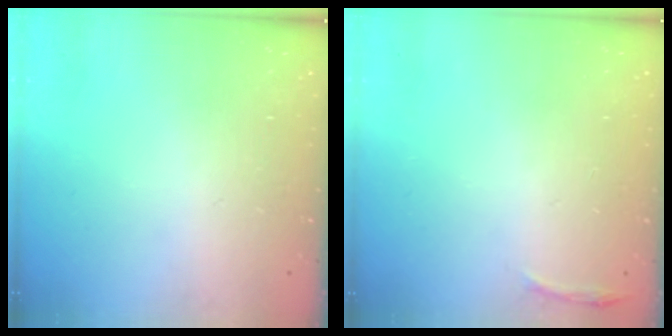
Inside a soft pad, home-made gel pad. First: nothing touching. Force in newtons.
{"total": 3.0, "press": 1.9, "slide": 2.3}